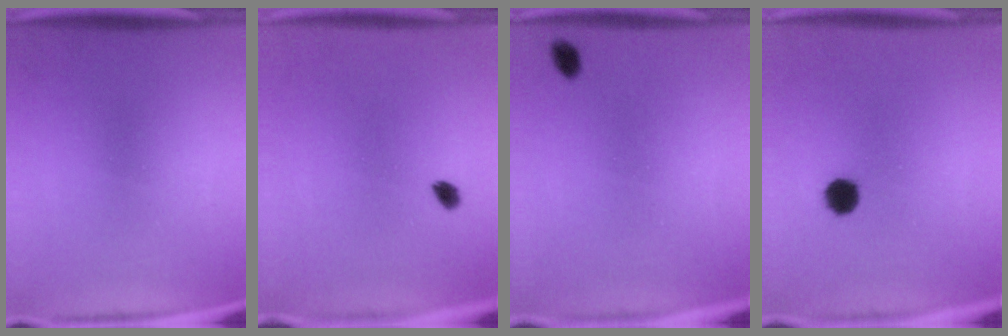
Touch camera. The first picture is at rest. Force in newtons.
{"total": 1.7}
{"total": 2.0}
{"total": 4.3}